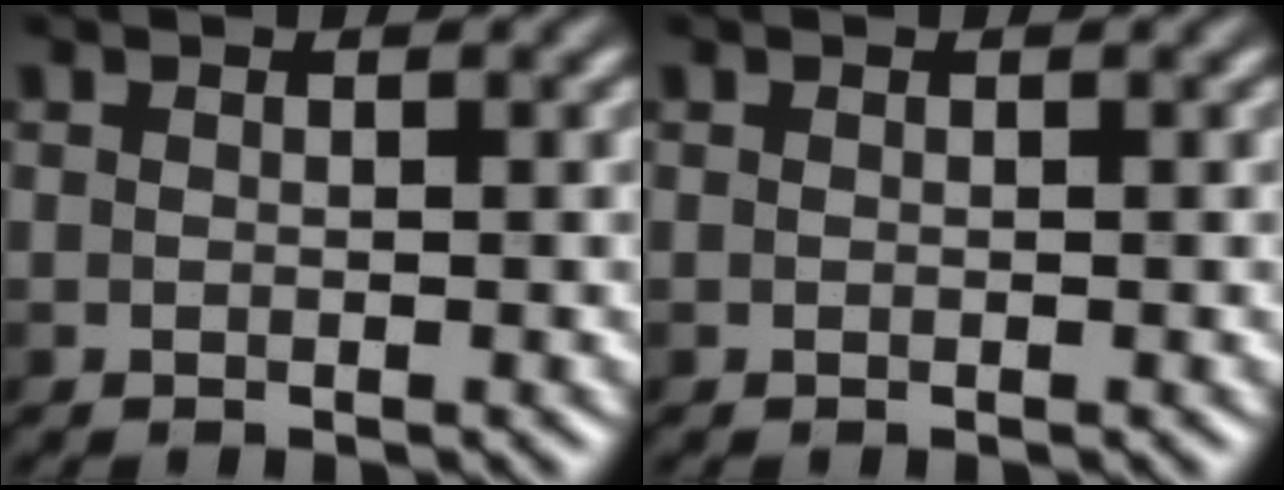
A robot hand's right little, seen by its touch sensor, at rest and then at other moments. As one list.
[{"total": 0.0}]